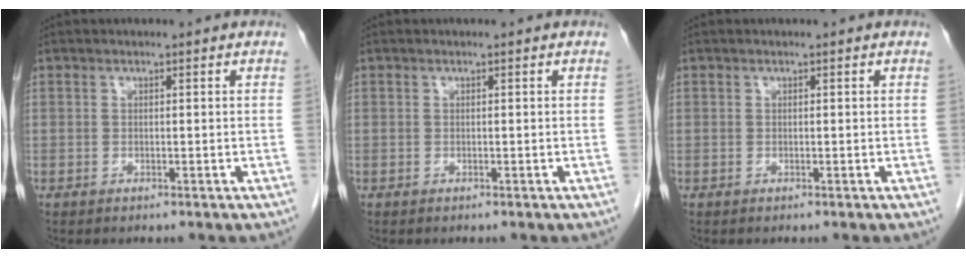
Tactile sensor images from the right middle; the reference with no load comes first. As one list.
[{"total": 0.0}, {"total": 0.0}]